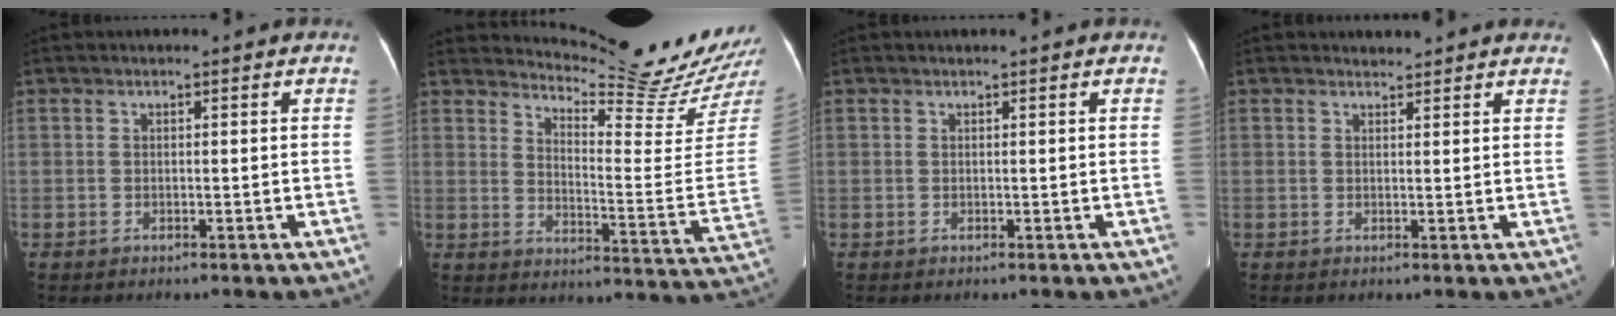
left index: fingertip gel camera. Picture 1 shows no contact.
{"total": 18.9, "force": [18.3, -1.0, 4.8], "torque": [-0.084, -0.135, 0.225]}
{"total": 1.0, "force": [0.9, -0.1, 0.4], "torque": [-0.009, 0.014, 0.016]}
{"total": 2.7, "force": [2.6, 0.6, 0.2], "torque": [-0.008, 0.012, 0.030]}